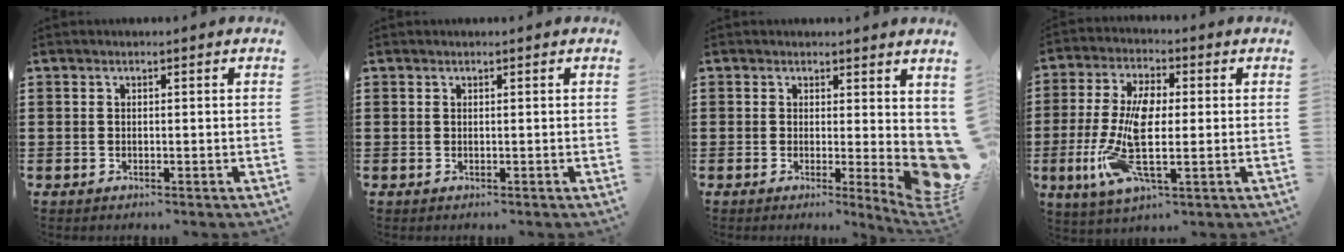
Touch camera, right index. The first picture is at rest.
{"total": 0.0}
{"total": 4.6, "force": [0.3, 2.4, 3.9], "torque": [-0.040, -0.014, 0.008]}
{"total": 10.9, "force": [-1.0, 4.3, 10.0], "torque": [-0.216, -0.008, -0.019]}